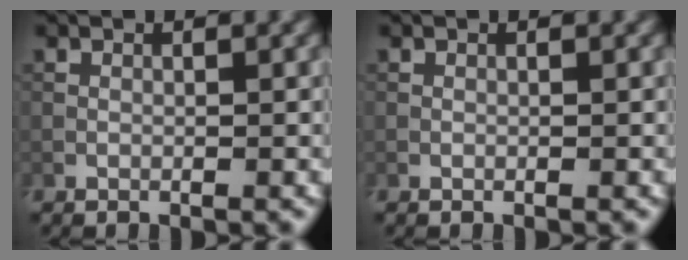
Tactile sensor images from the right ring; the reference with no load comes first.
{"total": 0.0}